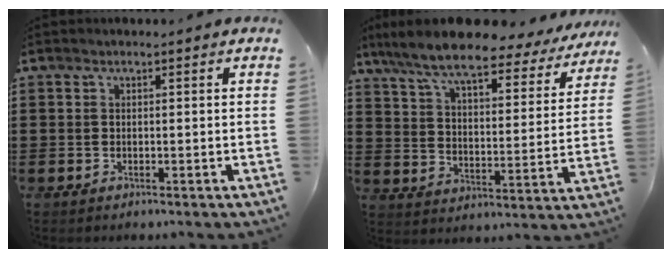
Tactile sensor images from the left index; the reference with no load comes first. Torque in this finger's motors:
{"motor_torque": [1.07, -1.07, 1.05, 0.21]}